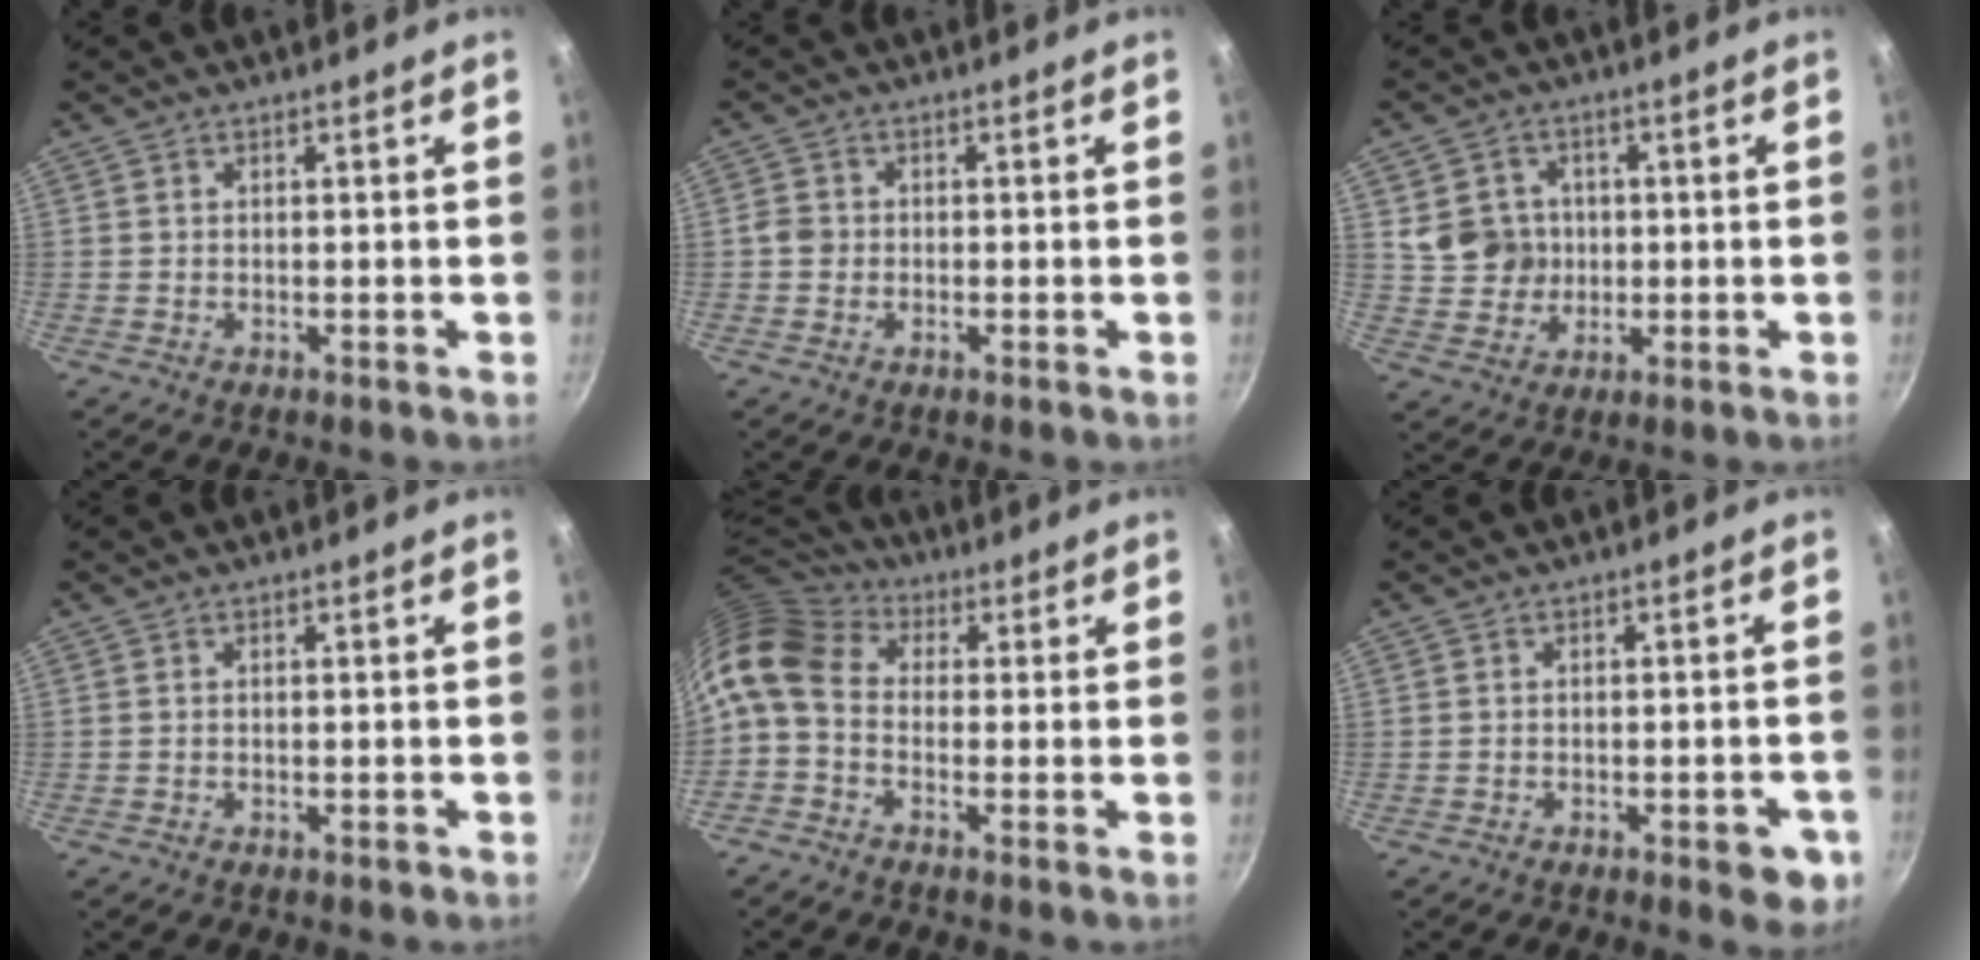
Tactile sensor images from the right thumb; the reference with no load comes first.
{"total": 2.4, "force": [-0.6, 2.1, 0.9], "torque": [-0.012, 0.012, -0.015]}
{"total": 7.7, "force": [0.9, 7.2, 2.4], "torque": [-0.013, 0.004, 0.022]}
{"total": 0.7, "force": [-0.4, 0.3, 0.4], "torque": [-0.008, 0.004, -0.006]}
{"total": 12.8, "force": [0.0, 9.3, 8.7], "torque": [-0.187, 0.032, -0.022]}
{"total": 6.0, "force": [-2.6, 2.3, 4.9], "torque": [-0.047, 0.010, -0.027]}